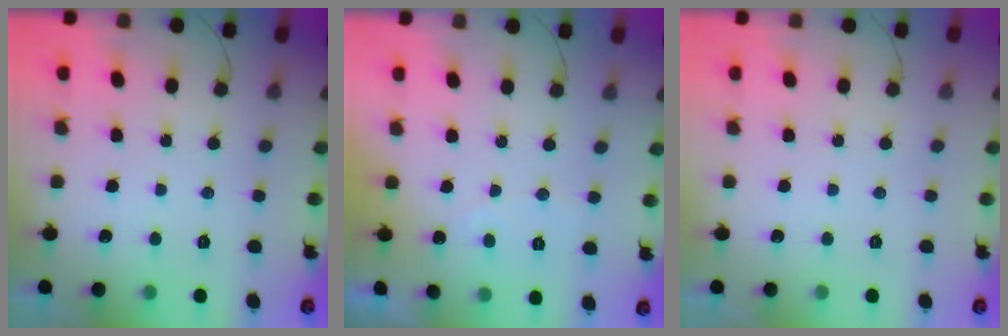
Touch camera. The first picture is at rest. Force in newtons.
{"total": 2.7, "press": 2.7, "slide": 0.1}
{"total": 0.0}